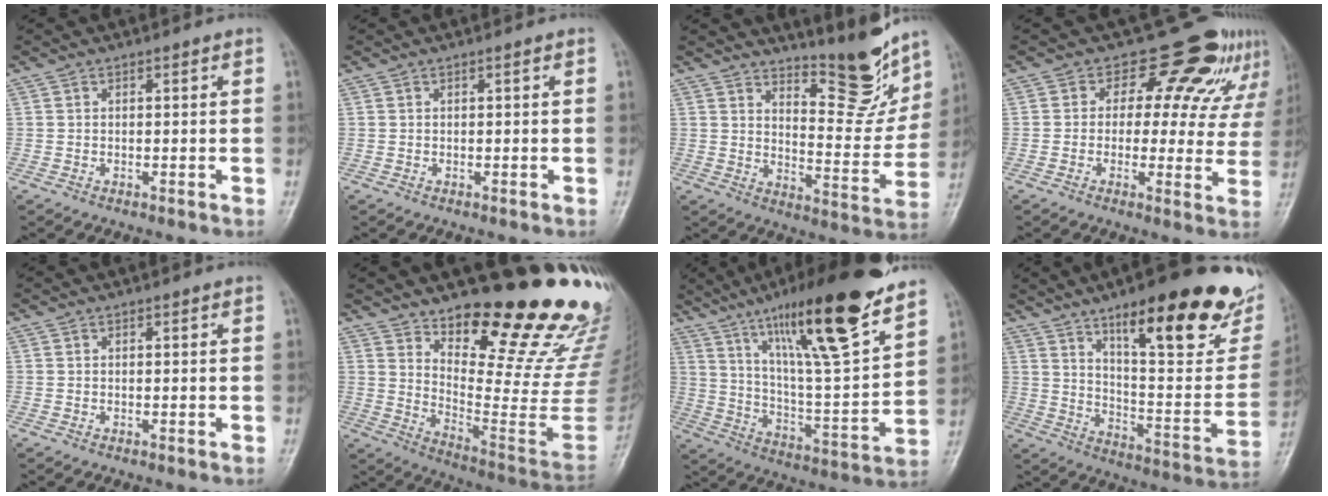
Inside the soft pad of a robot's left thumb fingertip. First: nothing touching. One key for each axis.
{"total": 0.0}
{"total": 12.7, "fx": 10.5, "fy": 3.3, "fz": 6.2, "tx": -0.050, "ty": -0.087, "tz": 0.165}
{"total": 14.6, "fx": 10.2, "fy": 8.1, "fz": 6.7, "tx": -0.023, "ty": -0.041, "tz": 0.105}
{"total": 0.0}
{"total": 25.9, "fx": 18.7, "fy": 7.1, "fz": 16.5, "tx": -0.197, "ty": -0.152, "tz": 0.273}
{"total": 26.0, "fx": 17.2, "fy": 4.1, "fz": 19.0, "tx": -0.286, "ty": -0.065, "tz": 0.287}
{"total": 30.7, "fx": 17.8, "fy": 8.8, "fz": 23.4, "tx": -0.277, "ty": -0.063, "tz": 0.268}